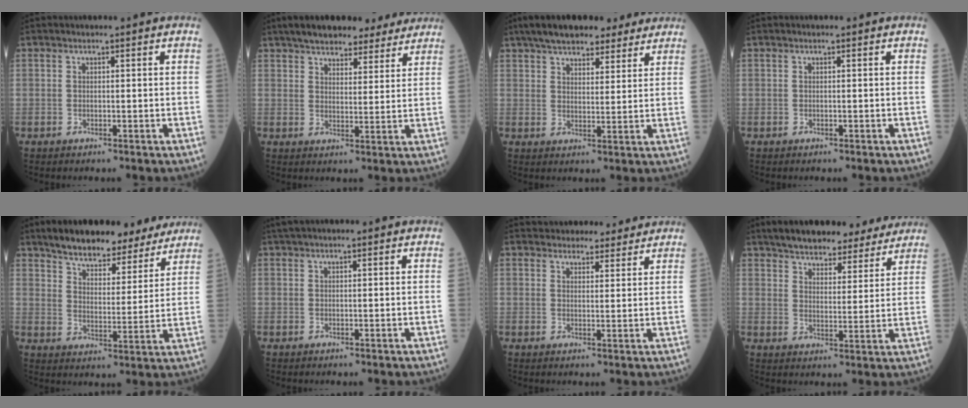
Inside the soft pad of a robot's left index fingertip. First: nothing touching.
{"total": 14.3, "force": [12.1, 4.8, 5.8], "torque": [-0.074, 0.030, 0.166]}
{"total": 13.6, "force": [10.9, 5.0, 6.3], "torque": [-0.091, 0.038, 0.159]}
{"total": 0.0}
{"total": 15.6, "force": [13.5, 4.7, 6.4], "torque": [-0.082, 0.012, 0.197]}
{"total": 1.9, "force": [1.6, 0.1, 1.0], "torque": [-0.017, 0.025, 0.029]}
{"total": 8.3, "force": [7.8, 2.7, 1.1], "torque": [0.006, 0.017, 0.094]}
{"total": 18.2, "force": [16.1, 5.2, 6.8], "torque": [-0.098, 0.014, 0.222]}